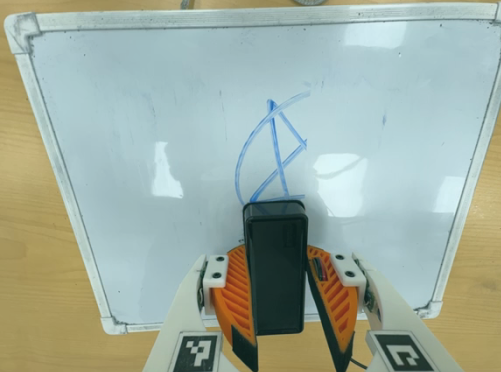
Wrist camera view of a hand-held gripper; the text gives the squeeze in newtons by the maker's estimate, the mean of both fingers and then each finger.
{"total": 7.6, "left": 7.8, "right": 7.4}